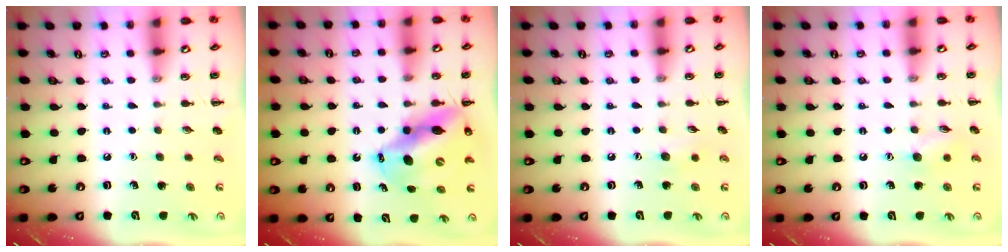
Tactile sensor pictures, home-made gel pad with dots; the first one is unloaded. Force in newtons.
{"total": 14.1, "press": 13.6, "slide": 3.6}
{"total": 5.4, "press": 5.3, "slide": 1.2}
{"total": 7.1, "press": 7.0, "slide": 1.1}